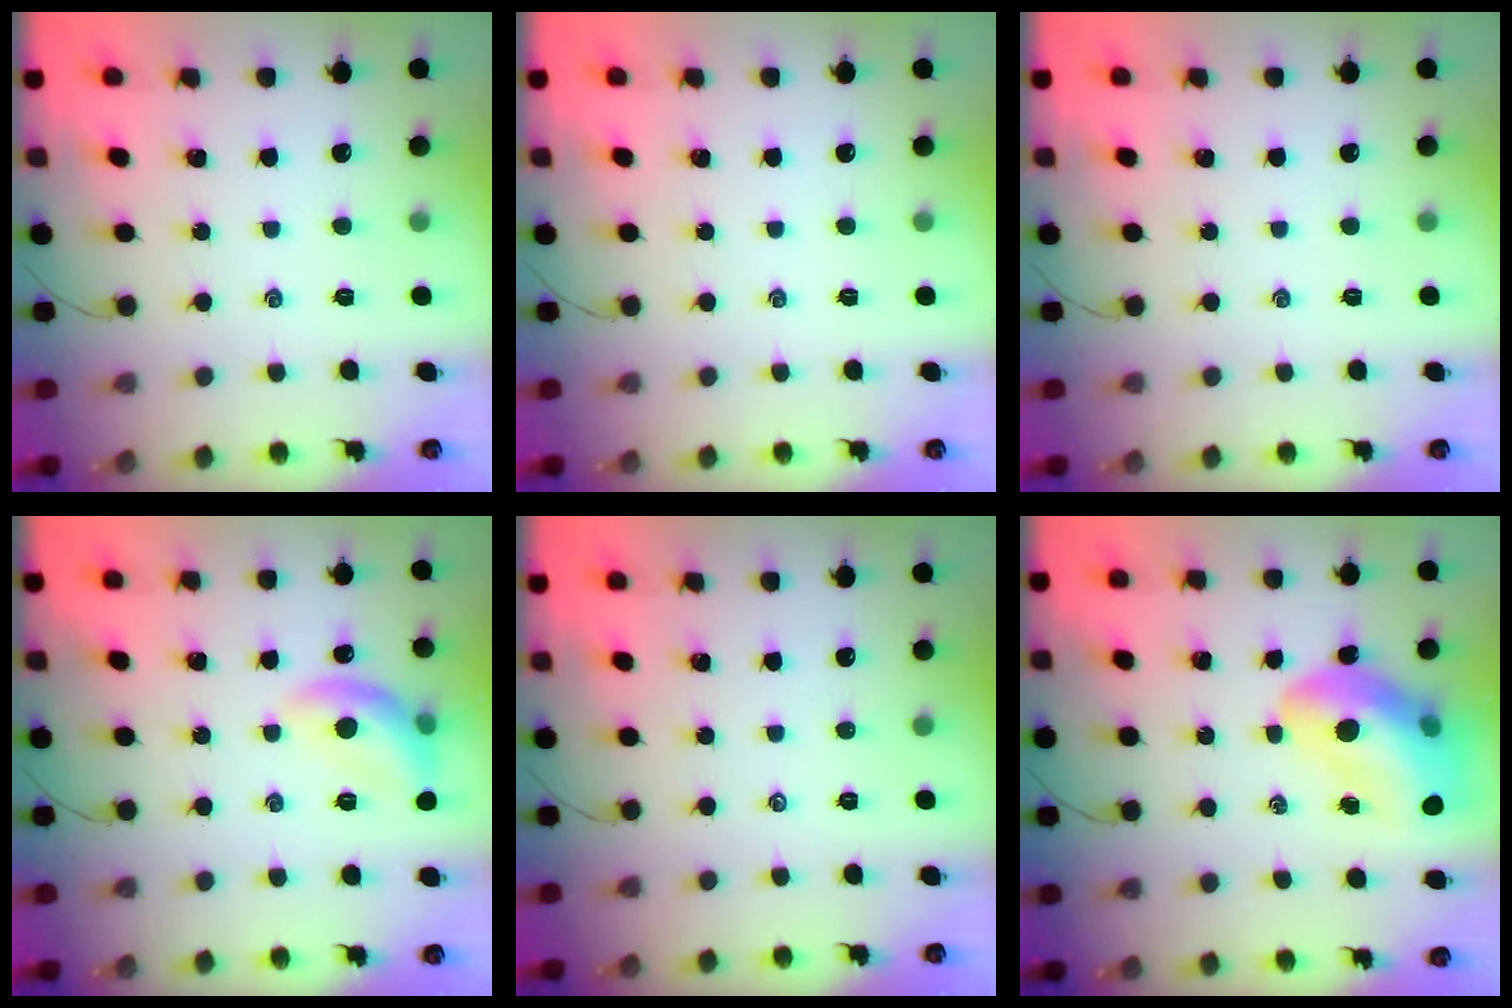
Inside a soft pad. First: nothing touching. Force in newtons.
{"total": 0.0}
{"total": 0.0}
{"total": 11.6, "press": 11.6, "slide": 0.7}
{"total": 0.0}
{"total": 16.6, "press": 16.0, "slide": 4.5}